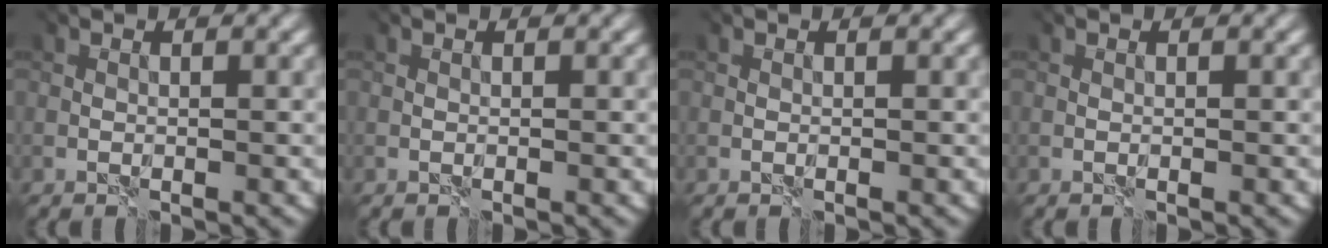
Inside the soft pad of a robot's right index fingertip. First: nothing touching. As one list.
[{"total": 0.0}, {"total": 0.0}, {"total": 0.0}]